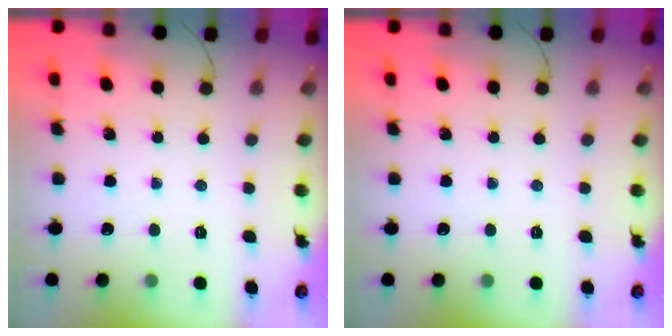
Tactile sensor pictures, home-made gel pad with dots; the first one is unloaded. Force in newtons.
{"total": 0.0}